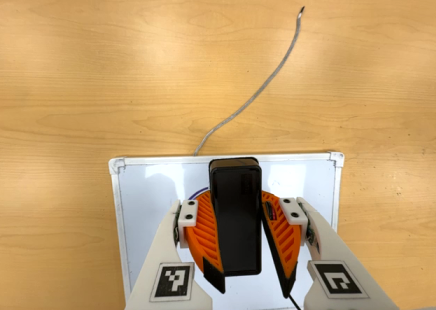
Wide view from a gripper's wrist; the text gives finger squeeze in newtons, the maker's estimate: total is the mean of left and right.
{"total": 11.6, "left": 11.5, "right": 11.8}